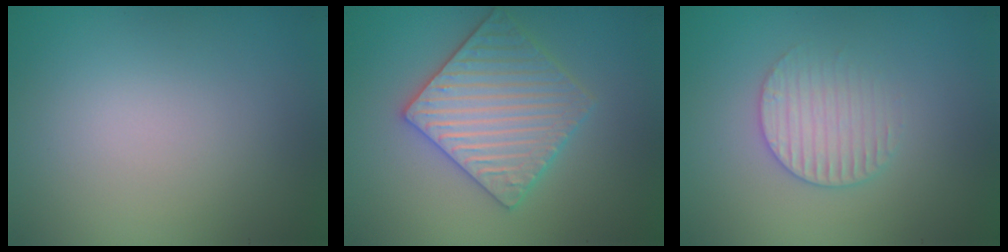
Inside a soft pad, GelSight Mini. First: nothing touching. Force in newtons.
{"total": 4.3, "press": 4.1, "slide": 1.0}
{"total": 2.5, "press": 2.5, "slide": 0.4}